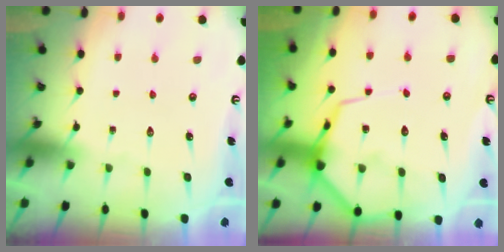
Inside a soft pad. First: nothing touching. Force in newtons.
{"total": 11.1, "press": 11.1, "slide": 1.2}